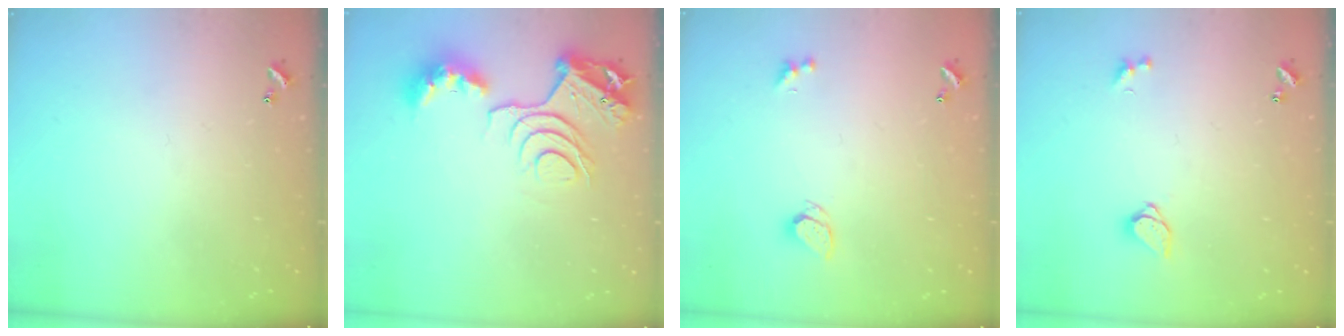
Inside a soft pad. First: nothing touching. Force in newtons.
{"total": 12.1, "press": 12.0, "slide": 1.4}
{"total": 0.9, "press": 0.8, "slide": 0.3}
{"total": 1.5, "press": 1.5, "slide": 0.4}